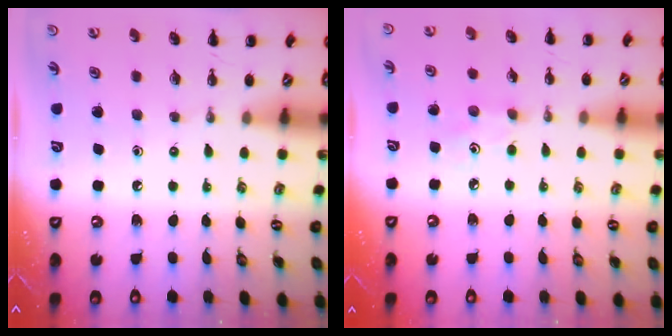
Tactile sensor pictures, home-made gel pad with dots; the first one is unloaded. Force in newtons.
{"total": 2.4, "press": 2.3, "slide": 0.7}